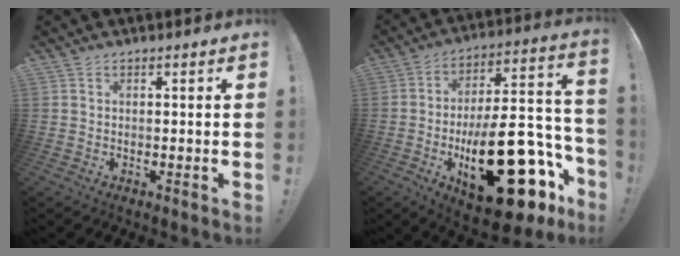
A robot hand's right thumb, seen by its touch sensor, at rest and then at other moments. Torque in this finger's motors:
{"motor_torque": [2.29, 2.72, 1.49, -1.28, 0.61]}